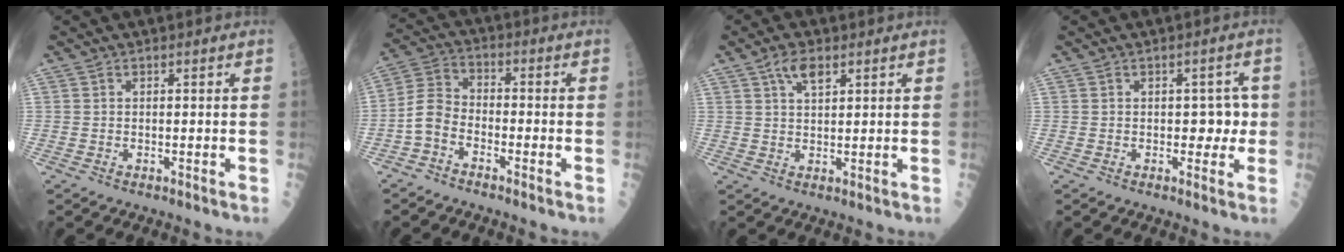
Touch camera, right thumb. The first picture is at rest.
{"total": 6.1, "force": [-3.0, 3.7, 3.8], "torque": [-0.072, 0.033, -0.074]}
{"total": 4.2, "force": [2.4, 1.8, 3.0], "torque": [-0.046, -0.004, 0.046]}
{"total": 3.7, "force": [-0.1, 2.5, 2.7], "torque": [-0.002, 0.005, -0.005]}